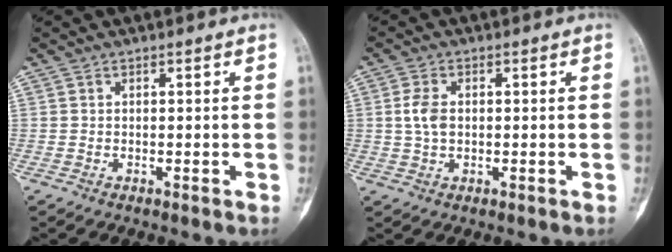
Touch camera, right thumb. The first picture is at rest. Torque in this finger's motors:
{"motor_torque": [-0.02, 0.03, 0.26, -0.13, 0.12]}